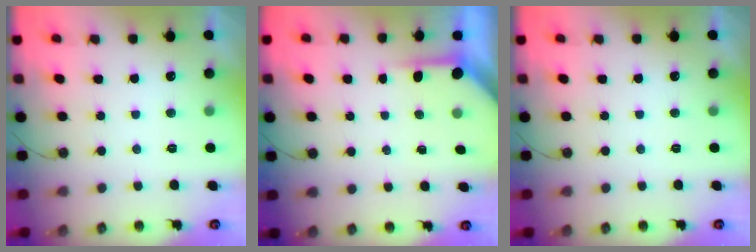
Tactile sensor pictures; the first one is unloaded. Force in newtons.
{"total": 4.0, "press": 3.9, "slide": 0.3}
{"total": 0.0}